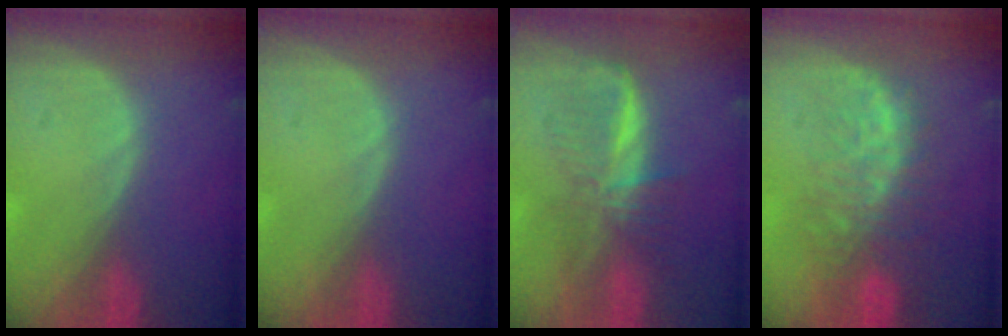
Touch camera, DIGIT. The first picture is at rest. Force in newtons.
{"total": 0.0}
{"total": 5.9, "press": 5.9, "slide": 0.8}
{"total": 9.7, "press": 8.5, "slide": 4.7}